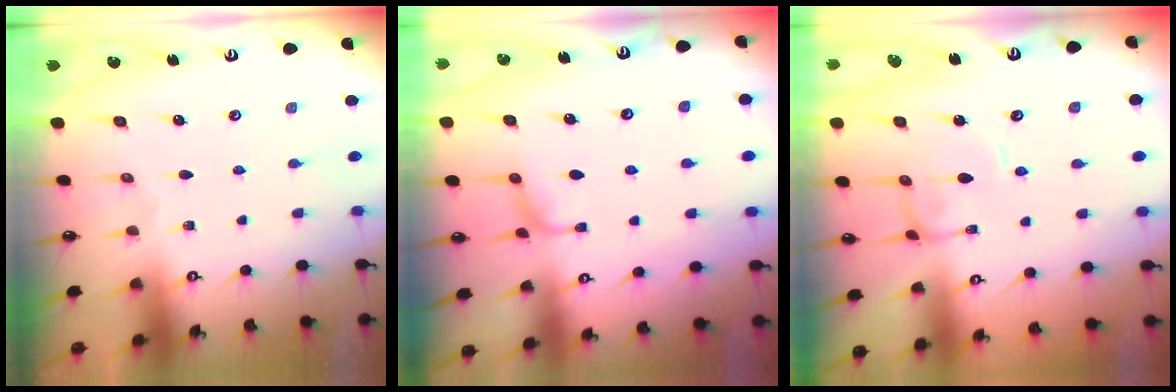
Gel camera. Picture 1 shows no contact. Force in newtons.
{"total": 1.0, "press": 0.8, "slide": 0.6}
{"total": 1.1, "press": 1.1, "slide": 0.2}